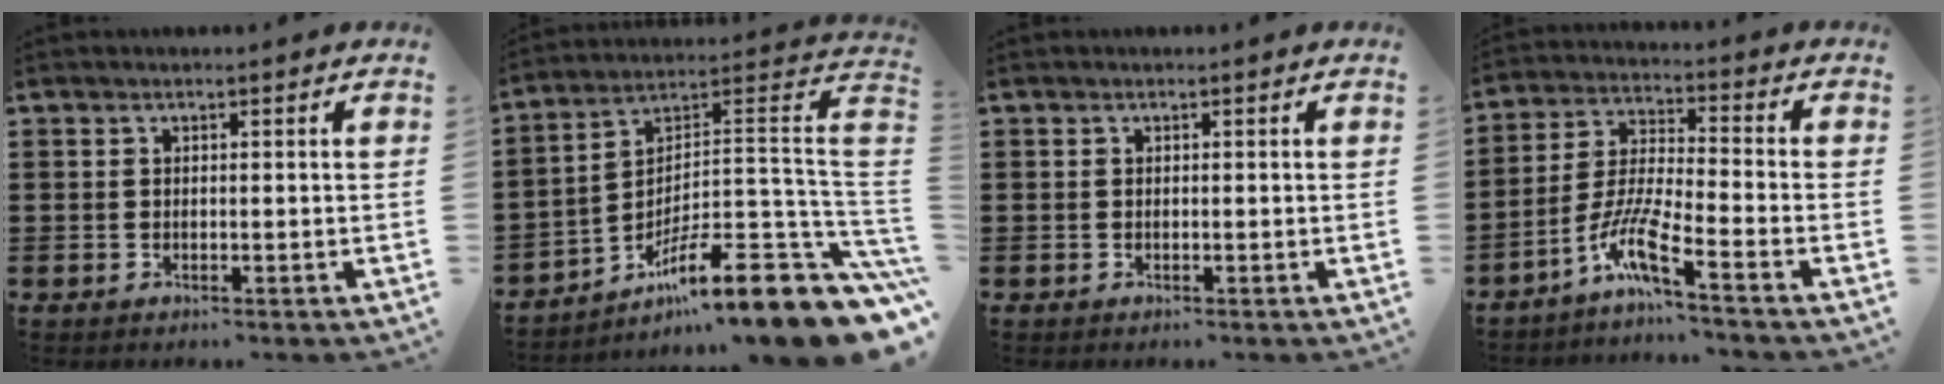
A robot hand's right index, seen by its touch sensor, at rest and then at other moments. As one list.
[{"total": 14.3, "force": [-9.1, 1.8, 10.9], "torque": [-0.151, 0.016, -0.158]}, {"total": 0.0}, {"total": 8.1, "force": [-5.5, 0.8, 5.9], "torque": [-0.137, -0.013, -0.112]}]